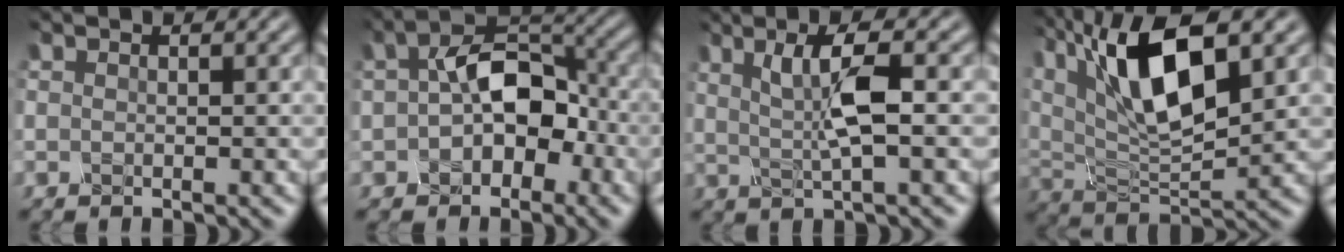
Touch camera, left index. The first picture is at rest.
{"total": 7.0, "force": [-0.9, 4.6, 5.1], "torque": [-0.074, 0.016, -0.023]}
{"total": 4.6, "force": [0.3, 1.0, 4.5], "torque": [-0.084, 0.001, 0.006]}
{"total": 12.3, "force": [4.2, 5.1, 10.4], "torque": [-0.175, 0.014, 0.066]}